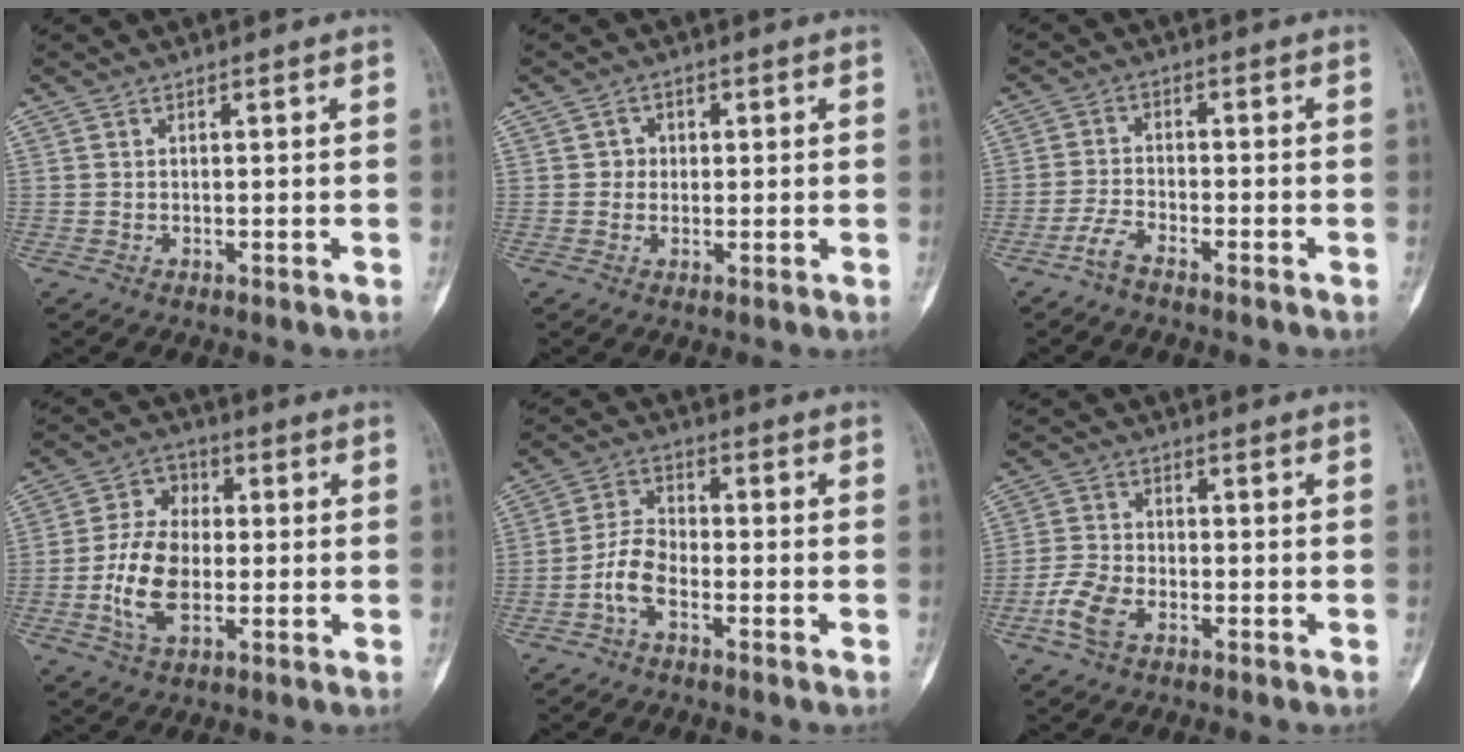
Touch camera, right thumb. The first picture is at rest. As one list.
[{"total": 2.4, "force": [0.3, 2.3, 0.7], "torque": [0.008, 0.005, 0.000]}, {"total": 3.6, "force": [-2.8, 1.0, 2.0], "torque": [-0.050, 0.018, -0.057]}, {"total": 11.2, "force": [-1.6, 7.2, 8.4], "torque": [-0.152, 0.015, -0.036]}, {"total": 6.0, "force": [-2.8, 3.1, 4.3], "torque": [-0.083, 0.026, -0.062]}, {"total": 6.1, "force": [-3.1, 3.4, 4.1], "torque": [-0.092, 0.012, -0.065]}]